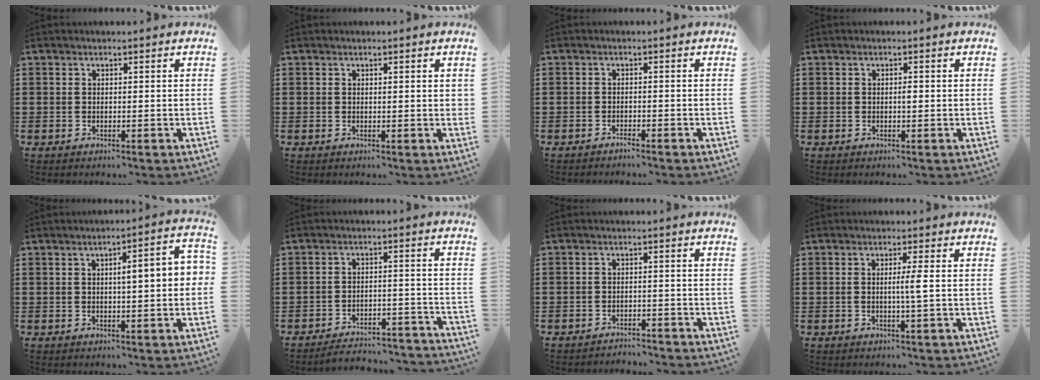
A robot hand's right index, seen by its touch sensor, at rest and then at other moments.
{"total": 0.8, "force": [0.3, 0.3, 0.7], "torque": [-0.013, 0.004, 0.005]}
{"total": 1.1, "force": [-1.0, 0.0, 0.3], "torque": [-0.009, -0.001, -0.020]}
{"total": 0.8, "force": [-0.1, 0.2, 0.8], "torque": [-0.016, -0.004, -0.001]}
{"total": 4.7, "force": [0.2, 0.7, 4.6], "torque": [-0.076, -0.001, -0.003]}
{"total": 4.0, "force": [-3.9, 0.3, 0.8], "torque": [-0.020, 0.003, -0.080]}
{"total": 2.3, "force": [-2.2, 0.2, -0.1], "torque": [-0.006, 0.001, -0.049]}
{"total": 2.6, "force": [-0.1, -0.3, 2.6], "torque": [-0.047, -0.006, -0.006]}